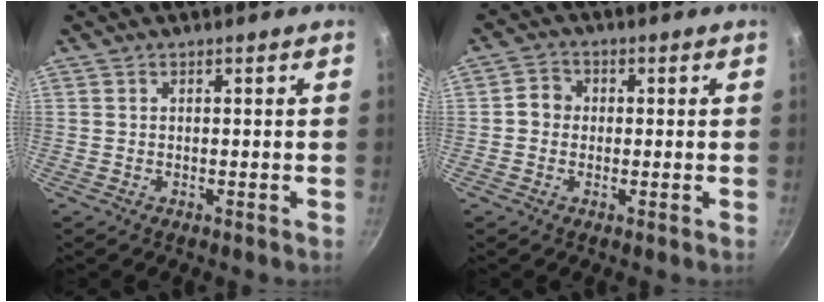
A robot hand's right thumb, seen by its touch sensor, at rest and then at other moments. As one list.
[{"total": 3.6, "force": [-0.2, 3.2, 1.5], "torque": [-0.010, 0.011, -0.011]}]